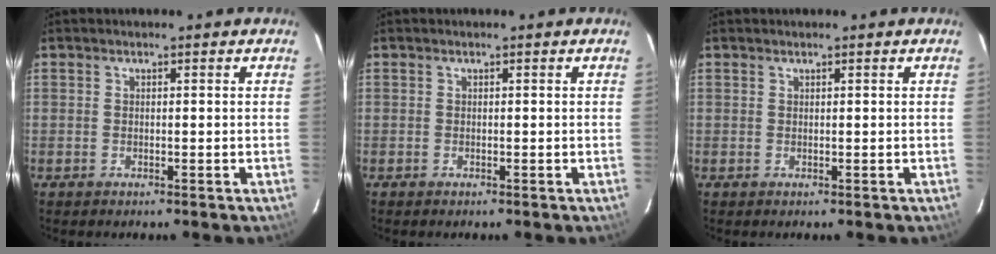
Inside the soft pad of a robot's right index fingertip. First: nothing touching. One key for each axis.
{"total": 0.0}
{"total": 0.0}